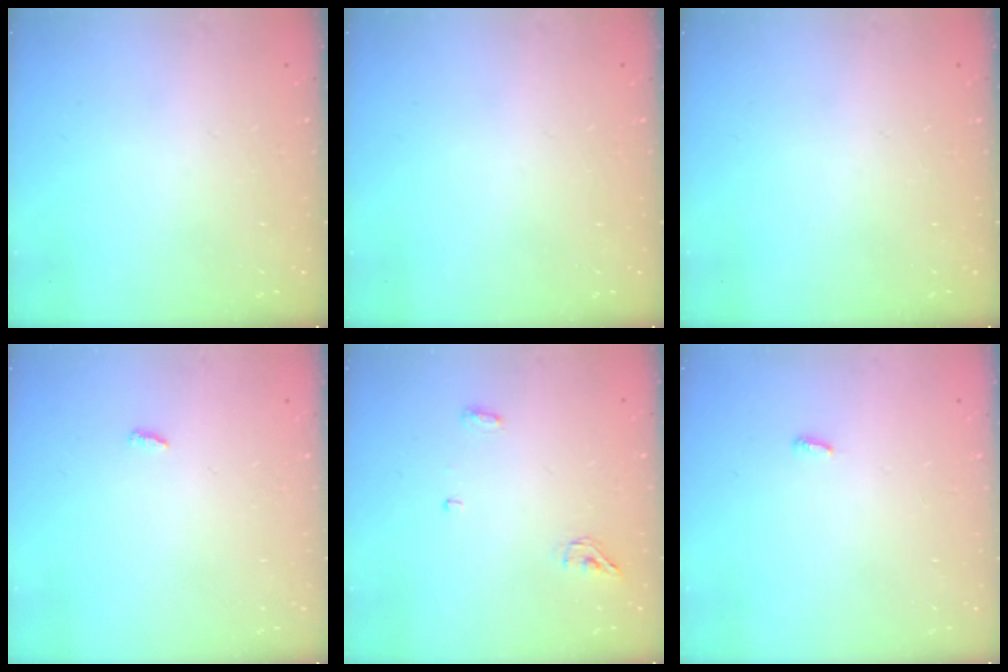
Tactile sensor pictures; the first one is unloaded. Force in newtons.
{"total": 0.0}
{"total": 0.0}
{"total": 2.7, "press": 2.7, "slide": 0.2}
{"total": 4.3, "press": 4.0, "slide": 1.4}
{"total": 2.9, "press": 2.9, "slide": 0.2}